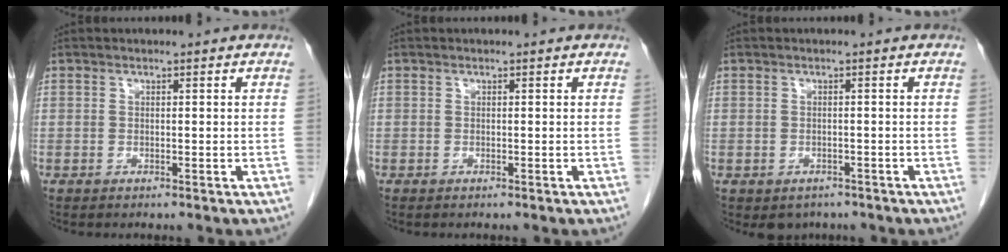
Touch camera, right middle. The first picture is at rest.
{"total": 0.0}
{"total": 2.9, "force": [-2.2, 1.9, 0.6], "torque": [-0.006, 0.003, -0.025]}